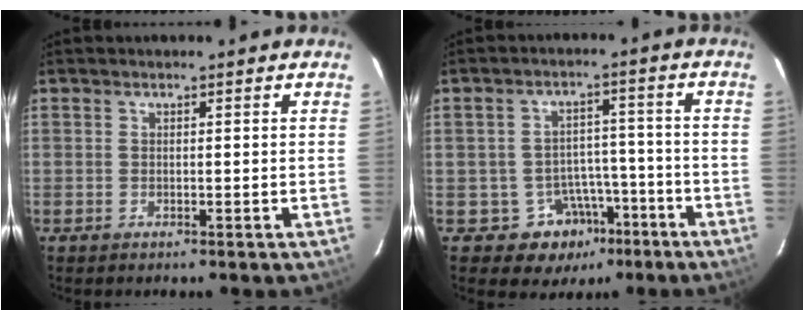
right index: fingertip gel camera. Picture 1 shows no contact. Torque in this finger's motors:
{"motor_torque": [-0.34, 0.04, -0.51, -0.21]}